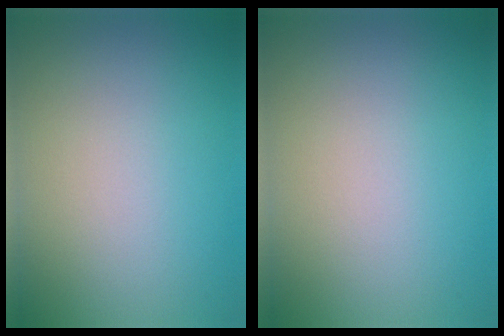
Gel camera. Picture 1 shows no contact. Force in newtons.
{"total": 0.0}